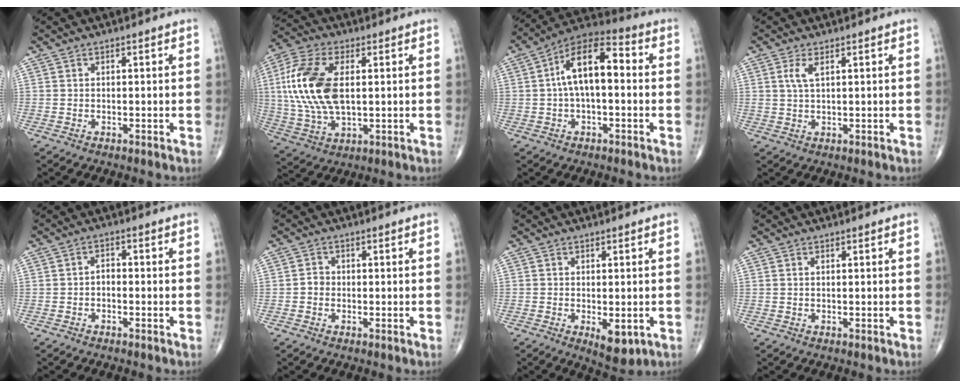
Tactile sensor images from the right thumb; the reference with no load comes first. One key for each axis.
{"total": 17.0, "fx": 2.2, "fy": 9.0, "fz": 14.3, "tx": -0.312, "ty": 0.001, "tz": 0.042}
{"total": 12.6, "fx": 0.8, "fy": 6.0, "fz": 11.1, "tx": -0.183, "ty": 0.042, "tz": 0.001}
{"total": 2.9, "fx": 1.1, "fy": 1.1, "fz": 2.5, "tx": -0.057, "ty": 0.003, "tz": 0.029}
{"total": 1.9, "fx": -0.8, "fy": 1.2, "fz": 1.2, "tx": -0.010, "ty": 0.014, "tz": -0.020}
{"total": 1.7, "fx": -0.5, "fy": 1.4, "fz": 0.7, "tx": -0.003, "ty": 0.006, "tz": -0.012}
{"total": 5.6, "fx": -1.7, "fy": 2.5, "fz": 4.7, "tx": -0.063, "ty": -0.008, "tz": -0.017}
{"total": 0.0}